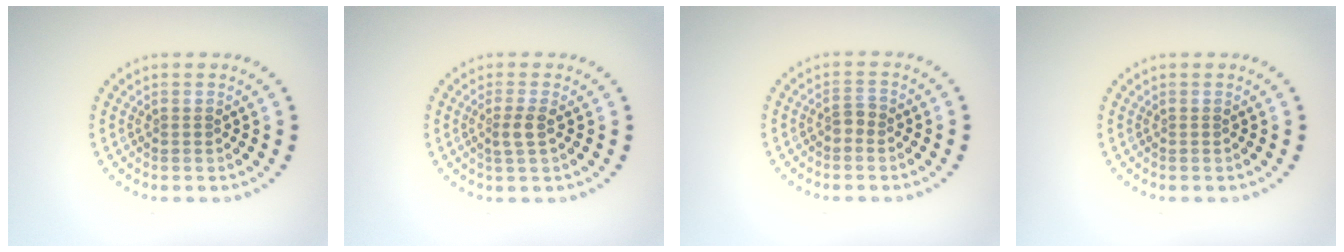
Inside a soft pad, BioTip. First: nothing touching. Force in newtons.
{"total": 1.7, "press": 1.4, "slide": 0.9}
{"total": 1.1, "press": 0.9, "slide": 0.6}
{"total": 0.0}